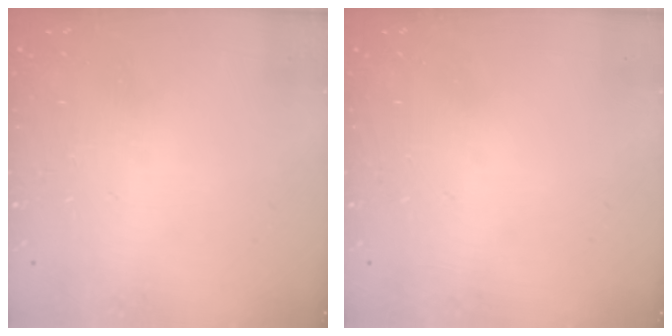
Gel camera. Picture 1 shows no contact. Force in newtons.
{"total": 0.0}